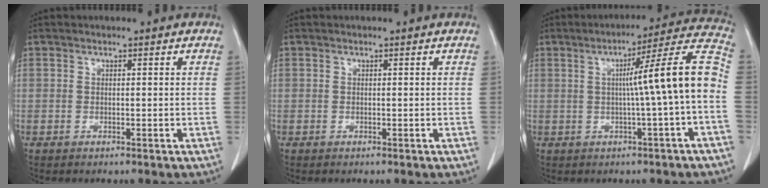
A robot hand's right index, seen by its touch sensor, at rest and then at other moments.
{"total": 0.0}
{"total": 12.0, "force": [-0.6, -1.2, 11.9], "torque": [-0.161, 0.026, -0.012]}